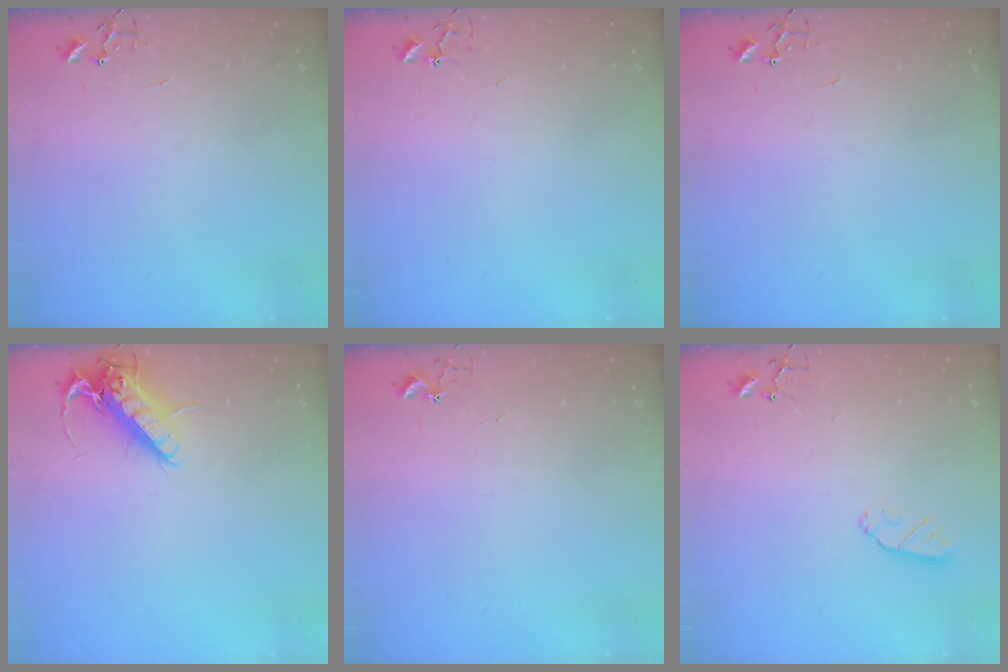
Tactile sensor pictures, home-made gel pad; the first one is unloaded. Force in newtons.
{"total": 3.2, "press": 3.2, "slide": 0.3}
{"total": 0.0}
{"total": 14.2, "press": 14.0, "slide": 2.2}
{"total": 3.7, "press": 3.6, "slide": 0.5}
{"total": 5.4, "press": 5.4, "slide": 0.4}